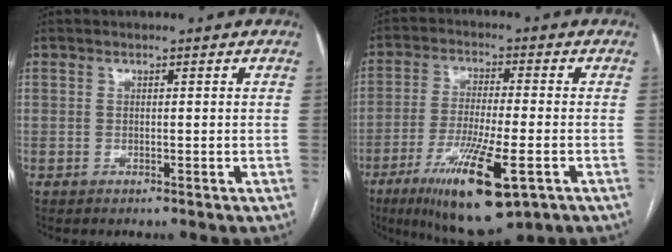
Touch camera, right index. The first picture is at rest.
{"total": 14.6, "force": [-6.9, 2.5, 12.6], "torque": [-0.236, -0.033, -0.109]}